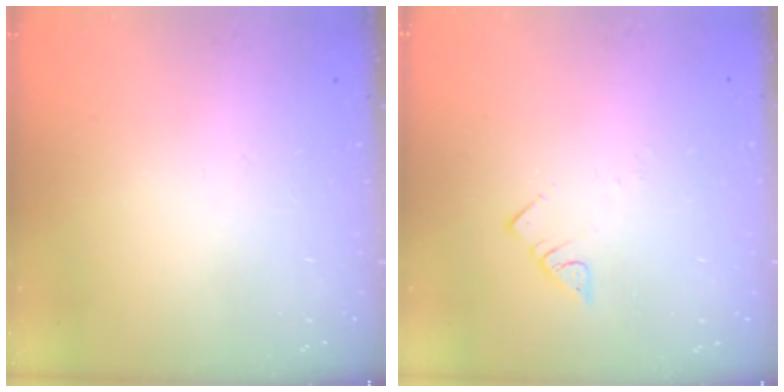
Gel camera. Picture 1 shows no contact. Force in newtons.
{"total": 2.8, "press": 2.8, "slide": 0.2}